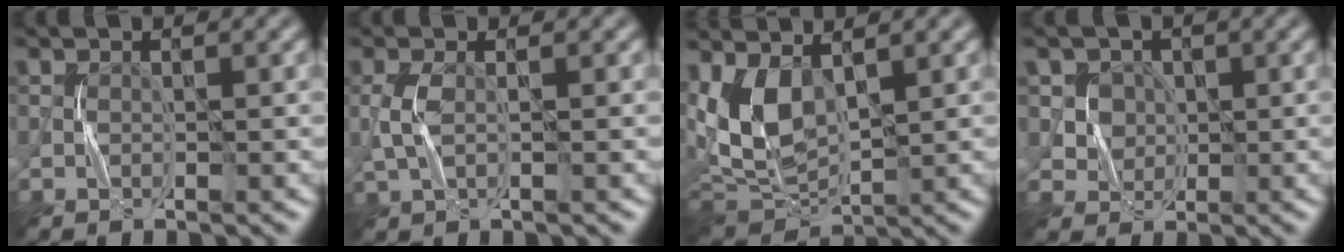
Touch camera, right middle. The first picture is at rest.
{"total": 2.1, "force": [0.0, 0.8, 1.9], "torque": [-0.053, 0.002, 0.001]}
{"total": 8.1, "force": [2.3, 4.3, 6.5], "torque": [-0.156, 0.002, 0.043]}
{"total": 4.3, "force": [1.8, 3.6, 1.5], "torque": [-0.031, 0.005, 0.036]}